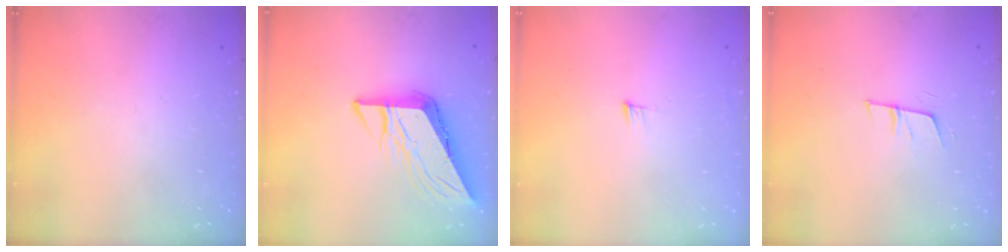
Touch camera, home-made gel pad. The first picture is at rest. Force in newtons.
{"total": 9.0, "press": 8.9, "slide": 1.0}
{"total": 5.2, "press": 5.0, "slide": 1.3}
{"total": 6.2, "press": 5.6, "slide": 2.7}